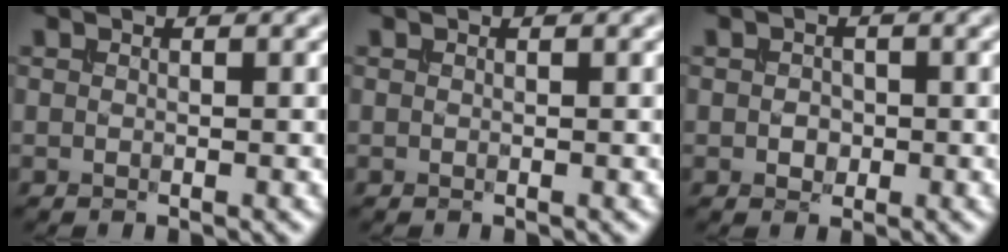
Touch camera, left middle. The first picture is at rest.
{"total": 0.0}
{"total": 1.3, "force": [-0.2, 1.1, 0.7], "torque": [-0.015, -0.002, -0.008]}